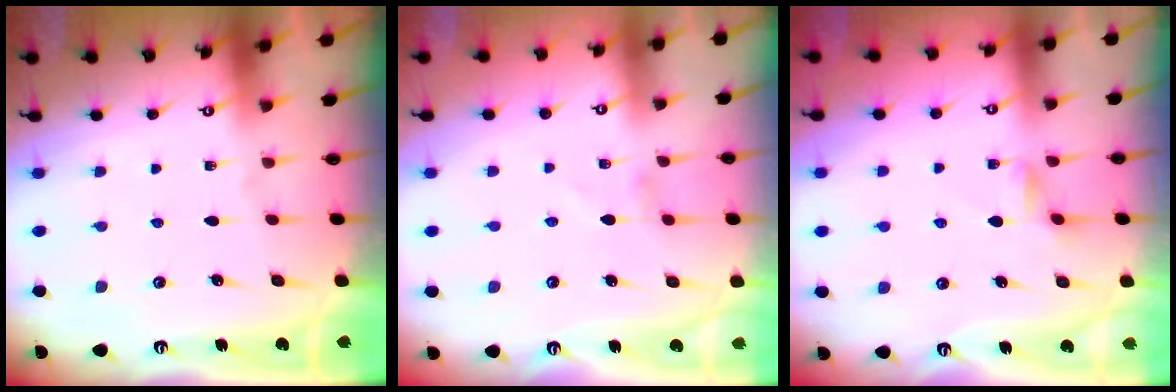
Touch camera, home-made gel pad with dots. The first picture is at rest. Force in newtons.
{"total": 0.0}
{"total": 1.4, "press": 1.4, "slide": 0.3}